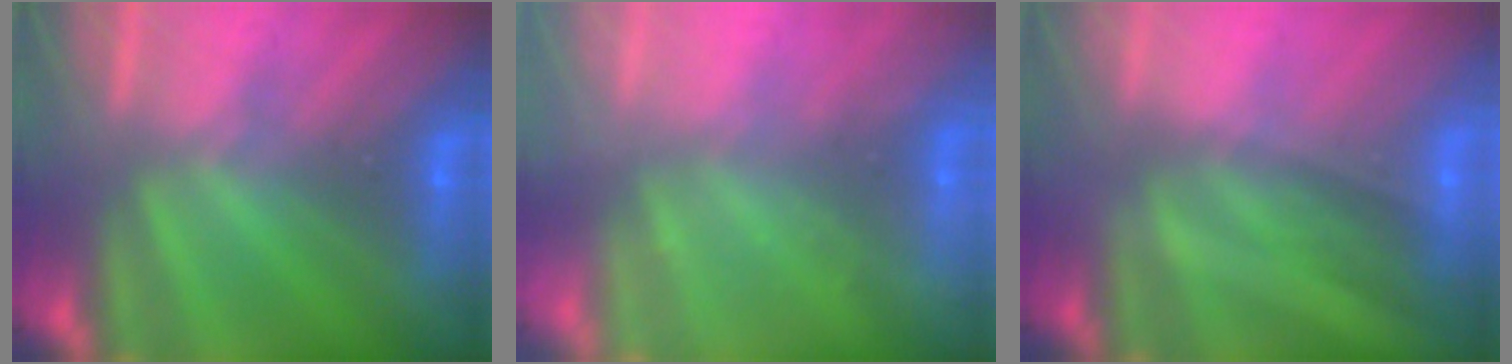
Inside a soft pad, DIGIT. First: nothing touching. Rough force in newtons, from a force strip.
{"total": 2.4}
{"total": 2.1}